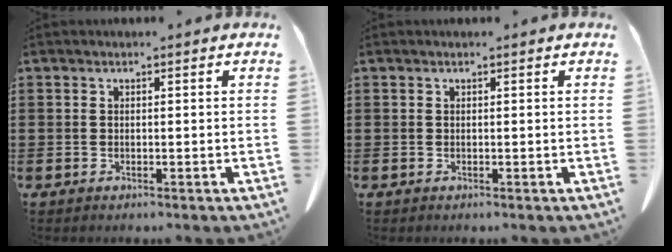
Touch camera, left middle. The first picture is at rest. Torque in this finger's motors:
{"motor_torque": [-0.07, 0.09, 0.00, 0.00]}